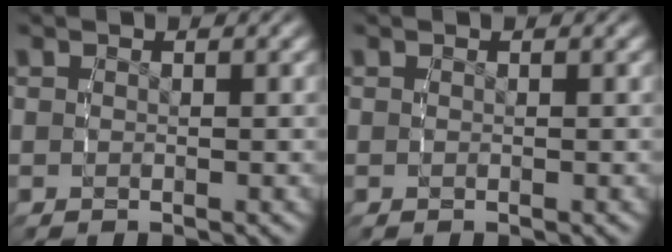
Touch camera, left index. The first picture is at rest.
{"total": 0.0}